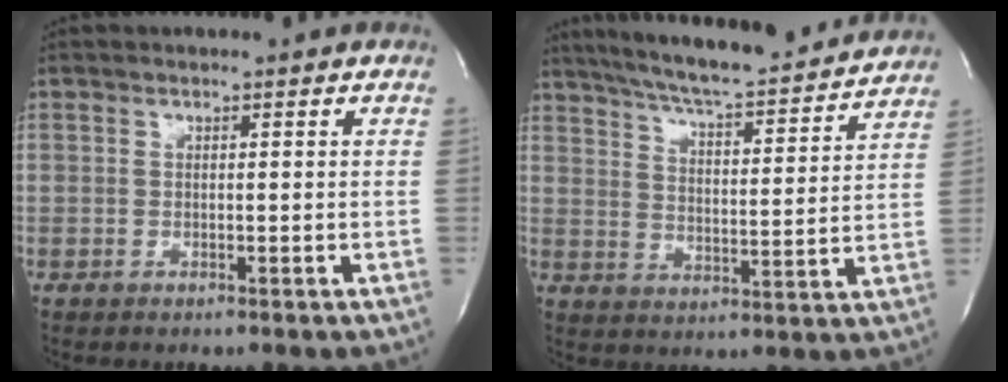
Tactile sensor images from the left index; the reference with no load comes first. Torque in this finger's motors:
{"motor_torque": [-0.12, -0.18, 0.44, 0.12]}